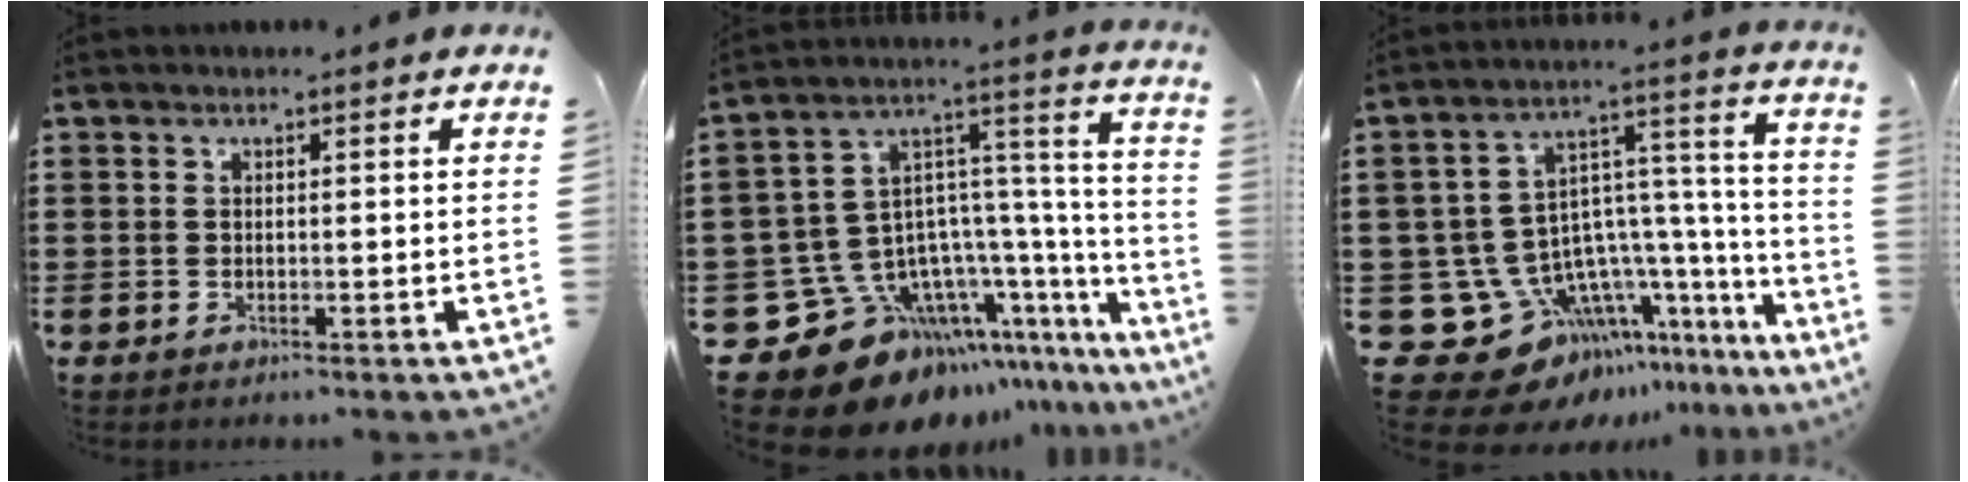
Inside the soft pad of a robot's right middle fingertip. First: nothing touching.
{"total": 14.0, "force": [-9.5, 9.0, 5.2], "torque": [-0.134, -0.015, -0.145]}
{"total": 12.5, "force": [-7.5, 8.8, 4.7], "torque": [-0.126, -0.017, -0.107]}